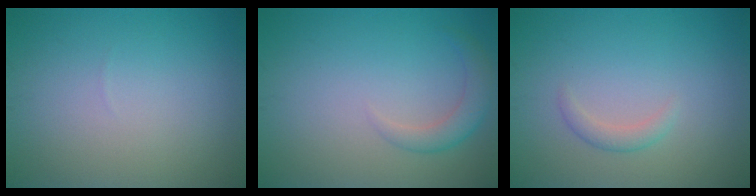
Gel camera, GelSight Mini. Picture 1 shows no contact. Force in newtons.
{"total": 2.2, "press": 2.2, "slide": 0.1}
{"total": 1.3, "press": 1.3, "slide": 0.1}